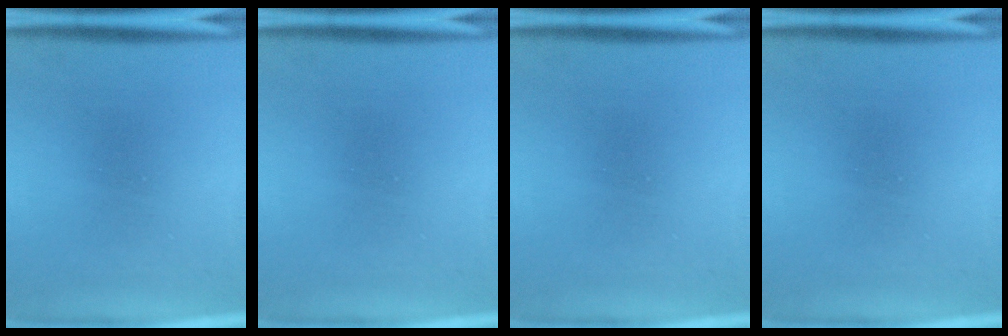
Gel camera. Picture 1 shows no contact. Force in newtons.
{"total": 0.0}
{"total": 0.0}
{"total": 0.0}